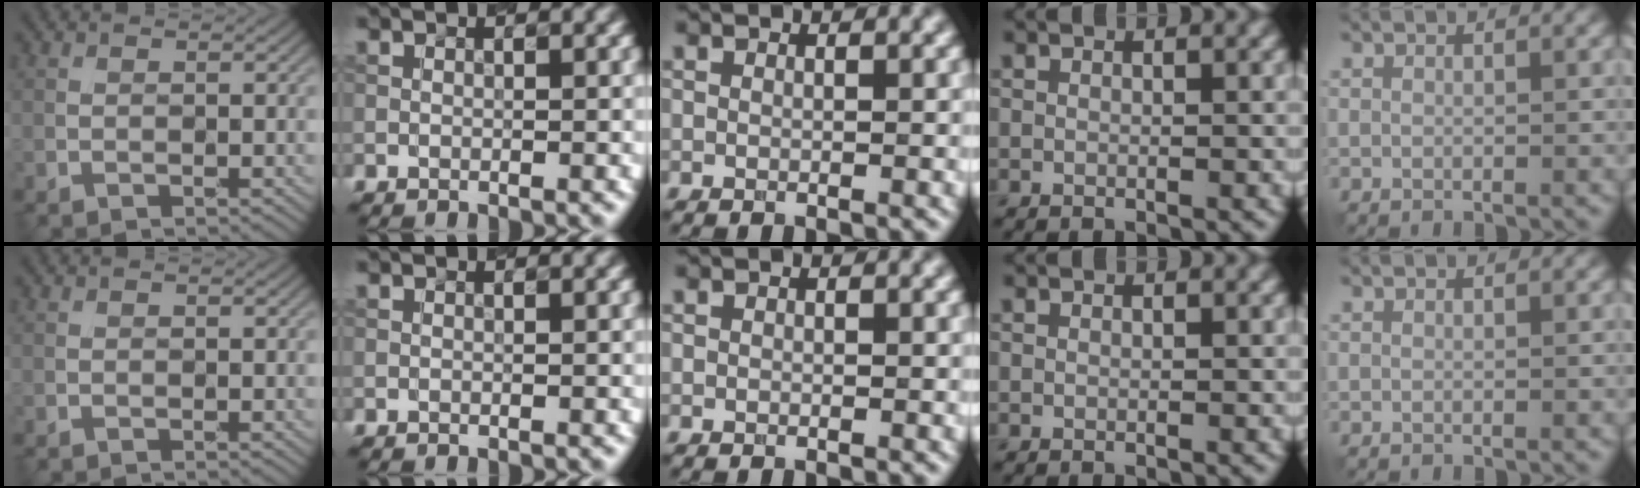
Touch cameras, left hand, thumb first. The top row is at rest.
{}